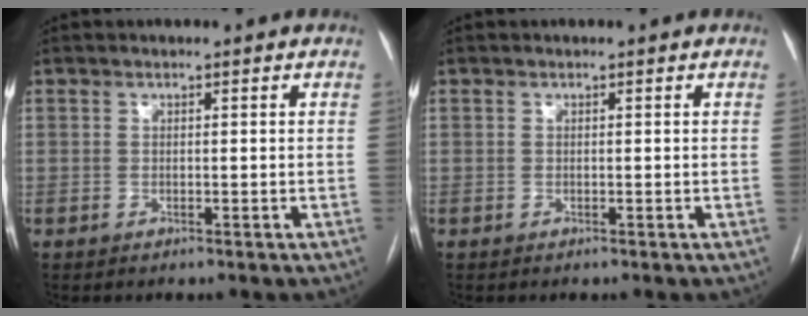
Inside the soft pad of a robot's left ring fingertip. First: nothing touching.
{"total": 0.0}